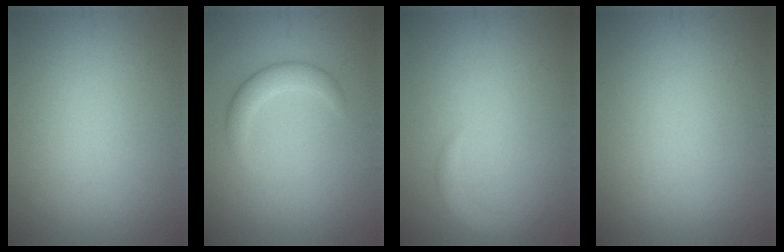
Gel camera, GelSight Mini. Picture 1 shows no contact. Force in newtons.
{"total": 2.2, "press": 2.2, "slide": 0.1}
{"total": 1.5, "press": 1.5, "slide": 0.1}
{"total": 0.0}